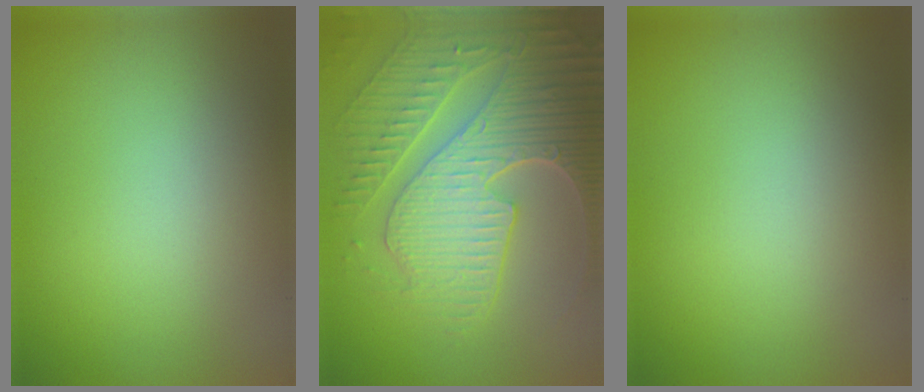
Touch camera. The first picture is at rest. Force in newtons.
{"total": 8.9, "press": 6.4, "slide": 6.1}
{"total": 0.0}